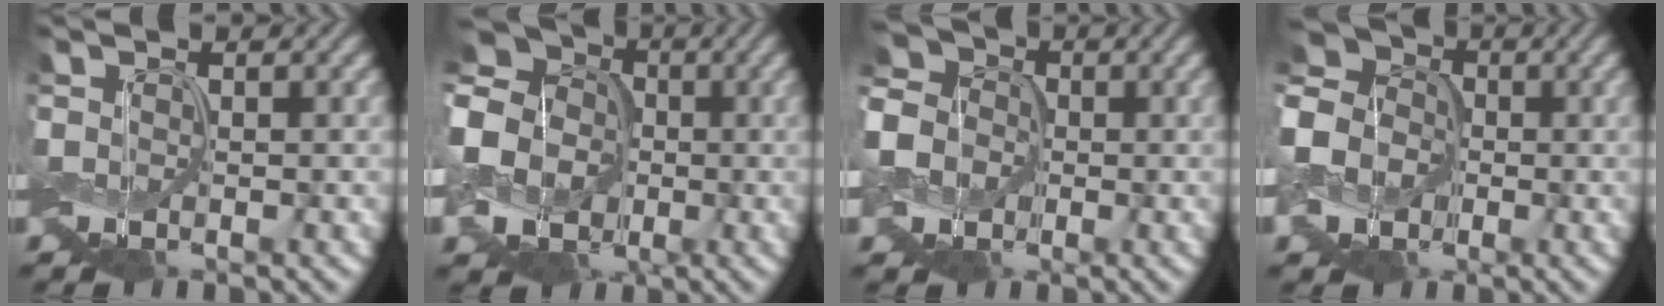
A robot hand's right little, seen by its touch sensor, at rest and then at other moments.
{"total": 14.9, "force": [-2.6, 13.5, 5.6], "torque": [-0.162, 0.004, -0.092]}
{"total": 9.6, "force": [-1.3, 8.8, 3.7], "torque": [-0.106, 0.015, -0.066]}
{"total": 9.8, "force": [-3.2, 8.4, 3.8], "torque": [-0.101, 0.002, -0.101]}